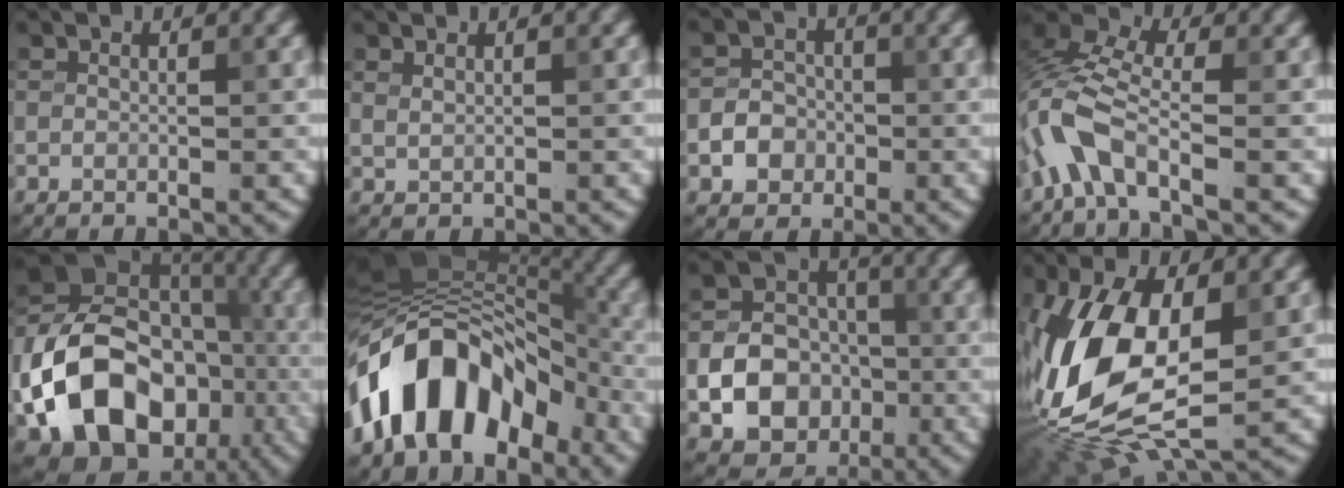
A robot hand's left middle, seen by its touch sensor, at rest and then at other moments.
{"total": 0.6, "force": [0.5, 0.2, 0.3], "torque": [-0.006, 0.000, 0.012]}
{"total": 2.9, "force": [-1.0, 2.5, 1.1], "torque": [-0.004, 0.002, -0.025]}
{"total": 6.3, "force": [-2.7, 2.8, 4.9], "torque": [-0.118, 0.009, -0.071]}
{"total": 16.3, "force": [-5.2, 12.3, 9.2], "torque": [-0.172, -0.011, -0.096]}
{"total": 11.3, "force": [-5.5, 6.7, 7.2], "torque": [-0.100, 0.025, -0.110]}
{"total": 9.2, "force": [-2.2, 7.9, 4.1], "torque": [-0.050, -0.013, -0.059]}
{"total": 14.5, "force": [-1.4, 7.7, 12.2], "torque": [-0.267, -0.010, -0.026]}